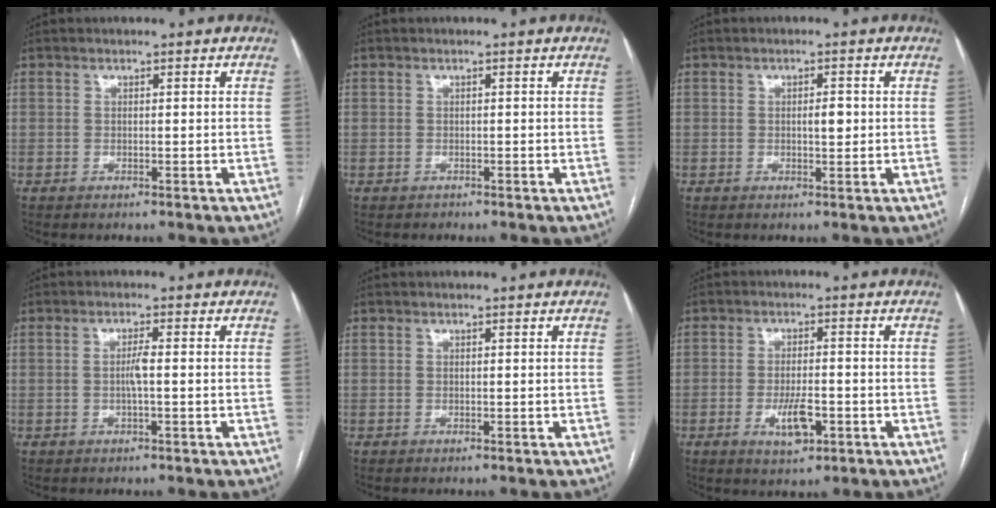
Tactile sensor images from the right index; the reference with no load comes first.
{"total": 0.6, "force": [-0.4, 0.4, -0.2], "torque": [0.001, 0.003, -0.008]}
{"total": 2.0, "force": [0.1, 0.7, 1.9], "torque": [-0.032, 0.001, 0.002]}
{"total": 2.3, "force": [-0.3, 0.0, 2.3], "torque": [-0.043, 0.000, -0.005]}
{"total": 0.0}
{"total": 5.3, "force": [-2.0, 1.8, 4.6], "torque": [-0.082, -0.002, -0.028]}